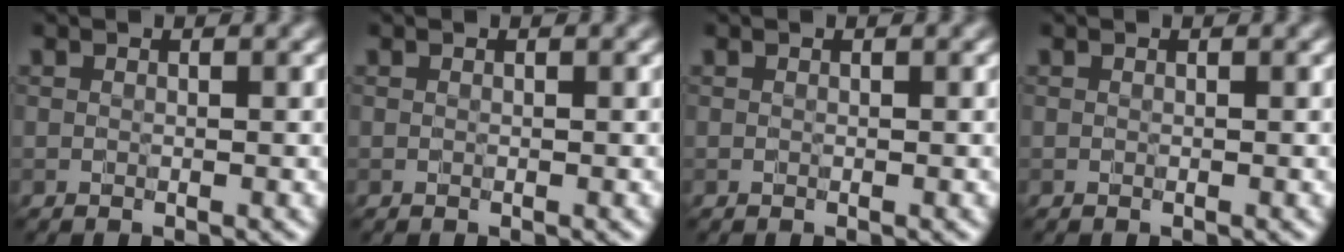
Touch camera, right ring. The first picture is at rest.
{"total": 0.0}
{"total": 0.0}
{"total": 0.0}